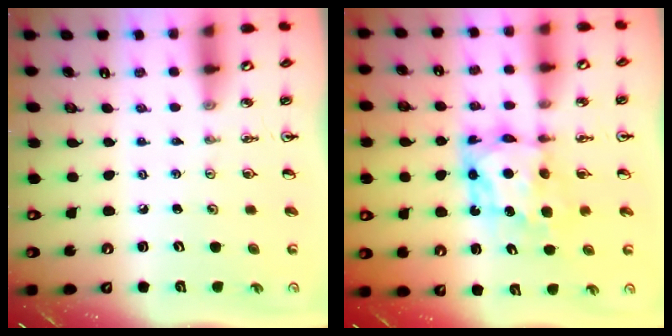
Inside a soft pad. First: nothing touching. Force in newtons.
{"total": 7.3, "press": 7.3, "slide": 0.6}